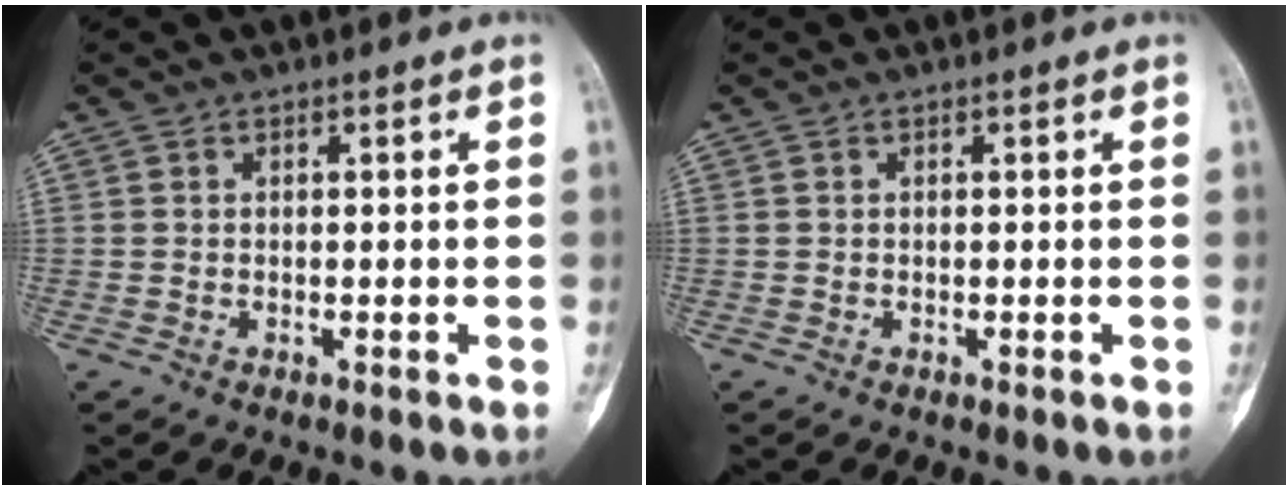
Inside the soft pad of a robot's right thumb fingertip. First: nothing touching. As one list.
[{"total": 0.0}]